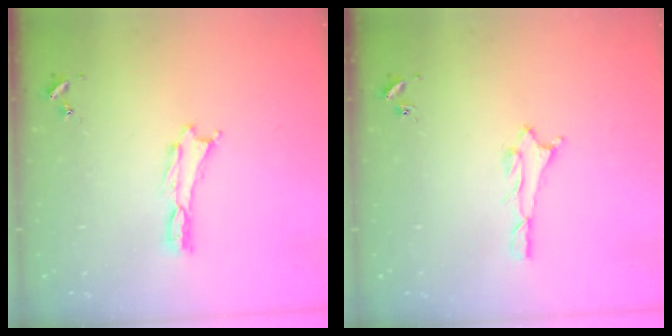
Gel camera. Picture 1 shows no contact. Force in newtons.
{"total": 1.1, "press": 1.1, "slide": 0.1}